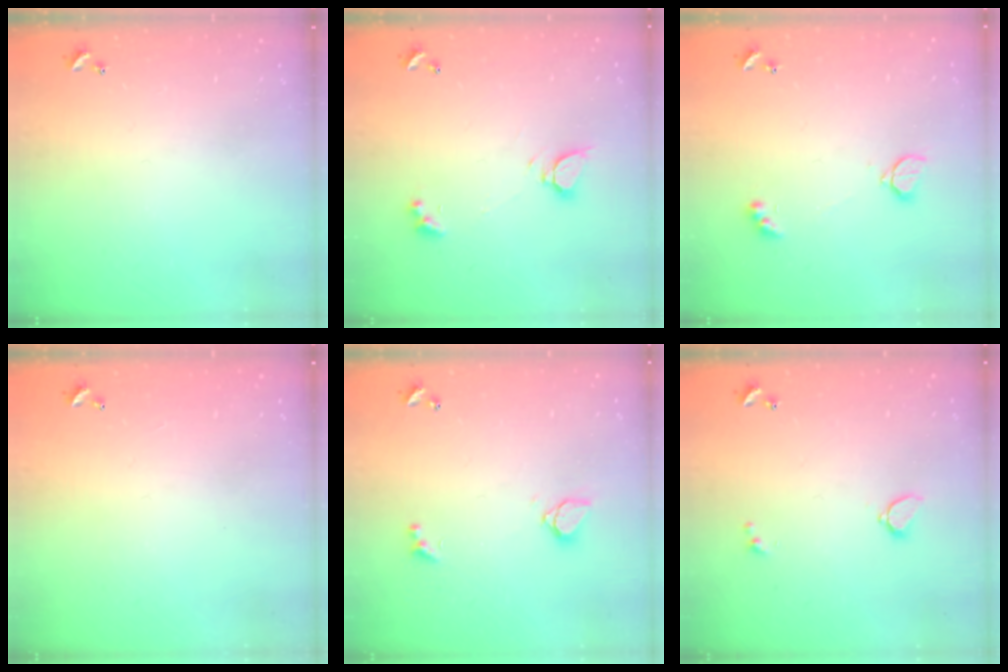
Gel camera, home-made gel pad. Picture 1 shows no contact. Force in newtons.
{"total": 4.6, "press": 4.5, "slide": 0.5}
{"total": 2.4, "press": 2.3, "slide": 0.8}
{"total": 2.8, "press": 2.8, "slide": 0.1}
{"total": 1.6, "press": 1.5, "slide": 0.5}
{"total": 1.7, "press": 1.6, "slide": 0.5}